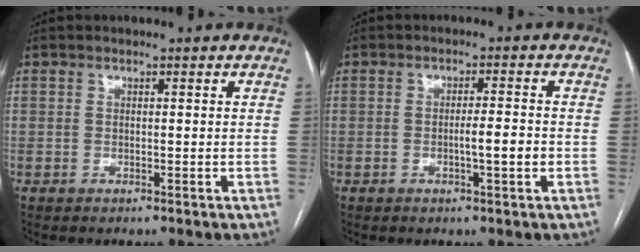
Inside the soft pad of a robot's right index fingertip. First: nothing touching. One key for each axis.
{"total": 3.6, "fx": -0.9, "fy": 0.1, "fz": 3.4, "tx": -0.056, "ty": 0.000, "tz": -0.014}